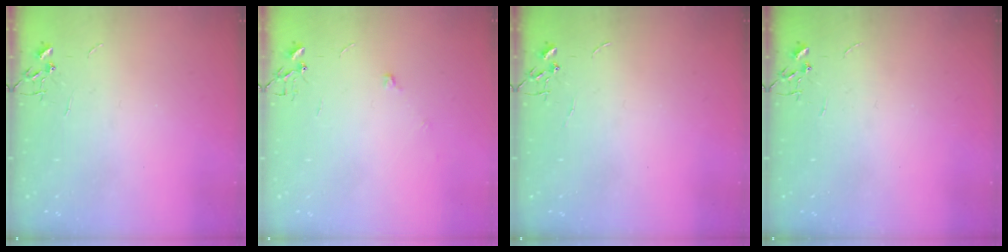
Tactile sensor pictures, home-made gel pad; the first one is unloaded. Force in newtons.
{"total": 5.4, "press": 5.1, "slide": 1.8}
{"total": 0.0}
{"total": 0.0}